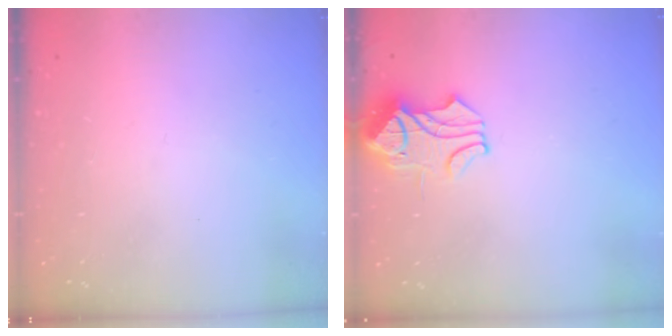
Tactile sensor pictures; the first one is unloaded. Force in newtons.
{"total": 1.5, "press": 1.1, "slide": 1.0}